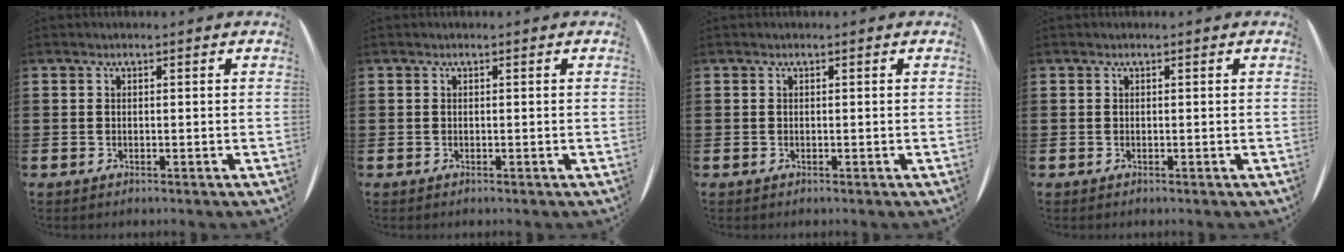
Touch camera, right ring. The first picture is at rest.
{"total": 0.0}
{"total": 0.0}
{"total": 0.0}